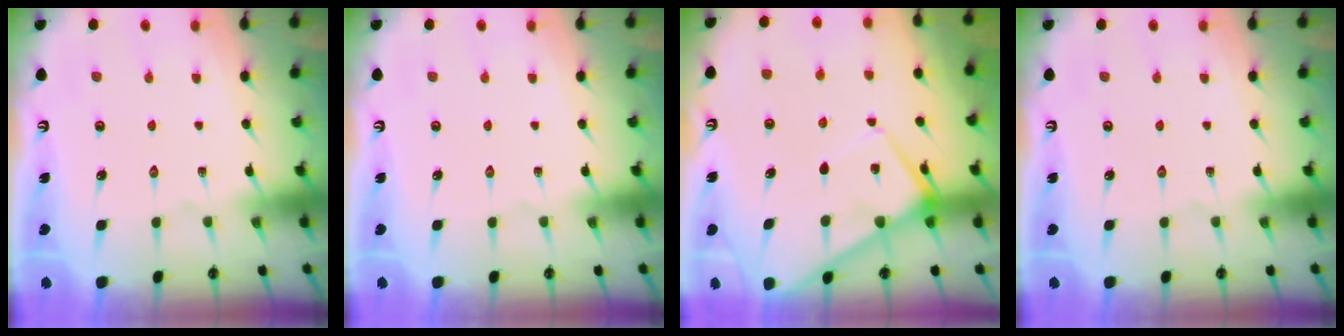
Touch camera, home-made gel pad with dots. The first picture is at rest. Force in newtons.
{"total": 0.0}
{"total": 7.5, "press": 7.4, "slide": 0.8}
{"total": 0.0}